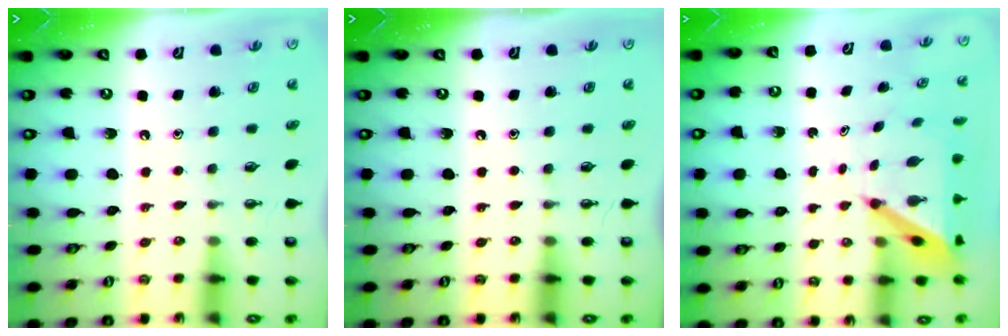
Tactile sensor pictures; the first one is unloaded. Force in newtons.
{"total": 0.0}
{"total": 6.6, "press": 6.5, "slide": 0.6}